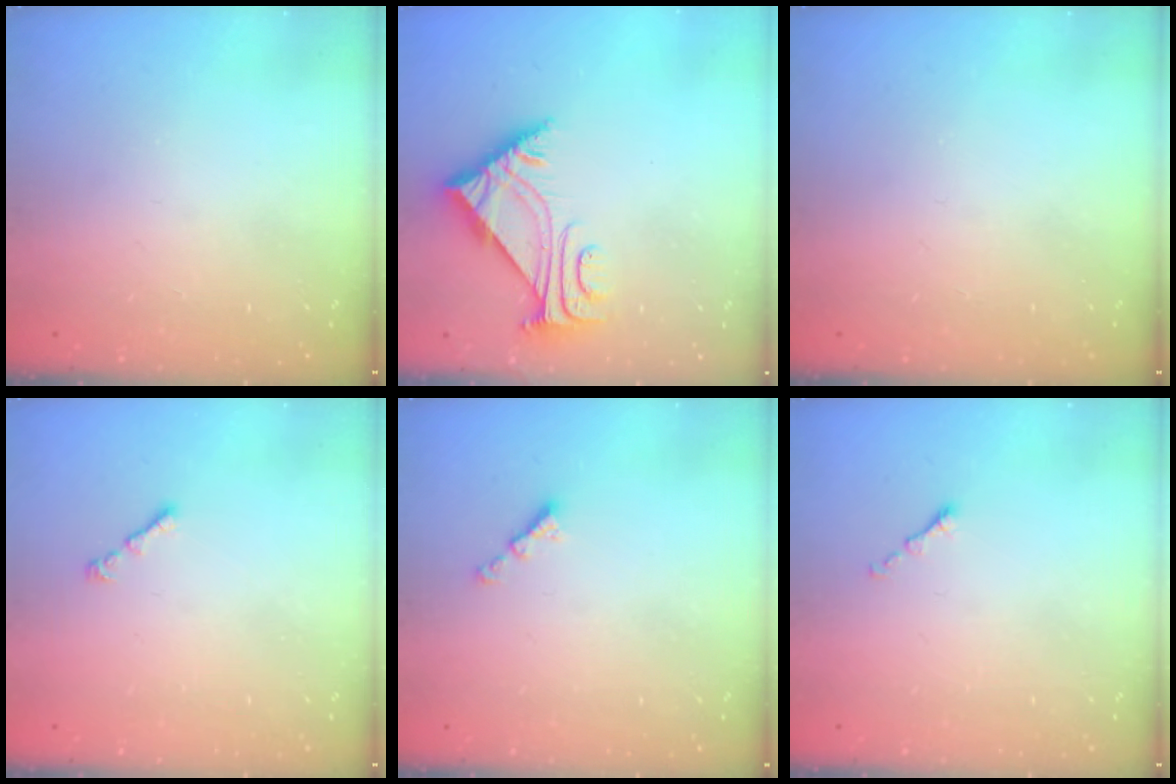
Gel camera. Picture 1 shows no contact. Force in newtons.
{"total": 5.5, "press": 5.4, "slide": 0.8}
{"total": 0.0}
{"total": 0.9, "press": 0.8, "slide": 0.5}
{"total": 2.1, "press": 2.1, "slide": 0.4}
{"total": 0.6, "press": 0.5, "slide": 0.2}